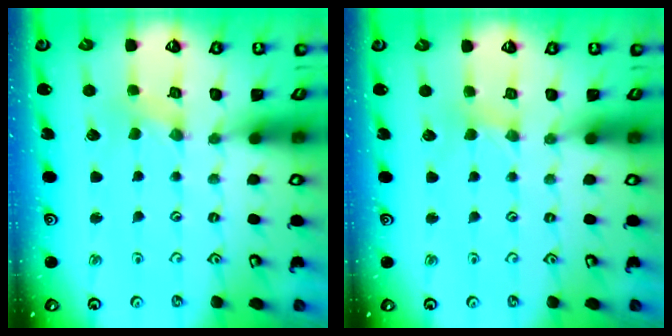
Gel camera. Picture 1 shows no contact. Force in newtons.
{"total": 1.6, "press": 1.6, "slide": 0.4}